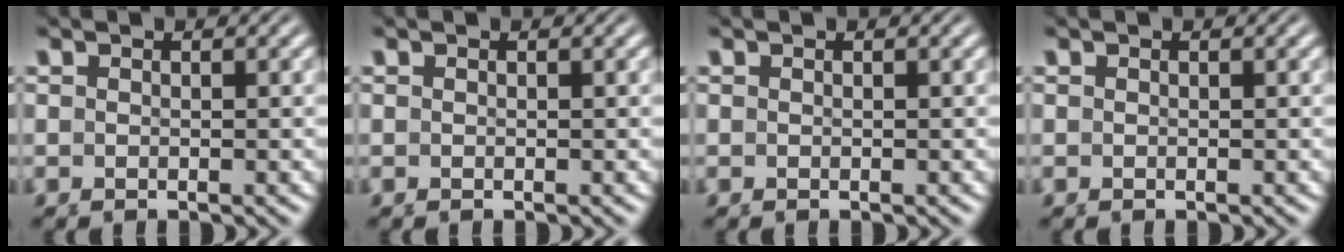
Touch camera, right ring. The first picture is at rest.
{"total": 0.0}
{"total": 0.0}
{"total": 0.0}